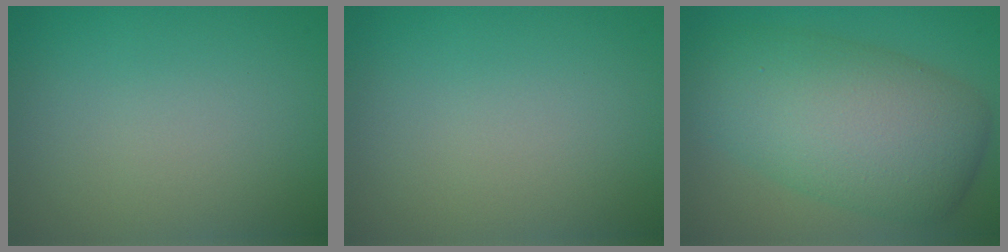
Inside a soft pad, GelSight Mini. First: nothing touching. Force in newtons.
{"total": 0.0}
{"total": 9.6, "press": 9.6, "slide": 0.4}